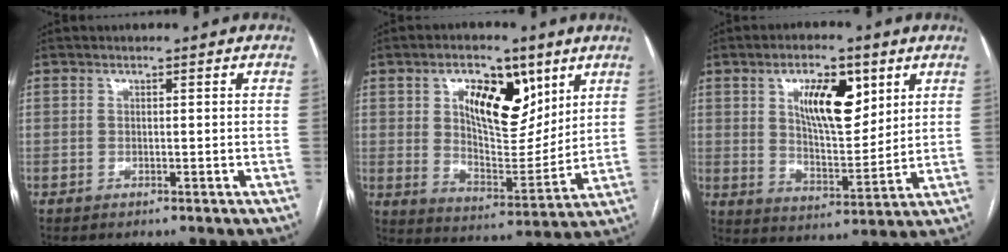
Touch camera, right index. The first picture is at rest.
{"total": 13.4, "force": [5.9, 6.4, 10.1], "torque": [-0.163, 0.008, 0.109]}
{"total": 11.1, "force": [4.7, 4.3, 9.0], "torque": [-0.150, 0.004, 0.087]}